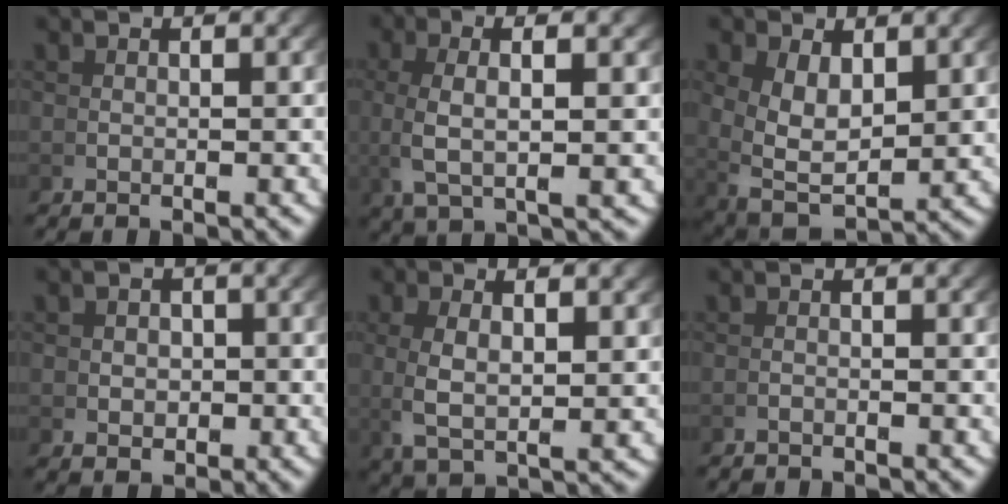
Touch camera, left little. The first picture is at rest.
{"total": 4.6, "force": [1.5, 0.7, 4.3], "torque": [-0.091, 0.011, 0.038]}
{"total": 6.6, "force": [0.4, 4.6, 4.7], "torque": [-0.112, -0.039, 0.029]}
{"total": 1.8, "force": [0.0, 1.4, 1.1], "torque": [-0.008, -0.009, 0.007]}
{"total": 4.3, "force": [1.1, 1.4, 3.9], "torque": [-0.093, -0.003, 0.037]}
{"total": 1.0, "force": [-0.5, -0.8, -0.3], "torque": [0.003, 0.001, -0.011]}